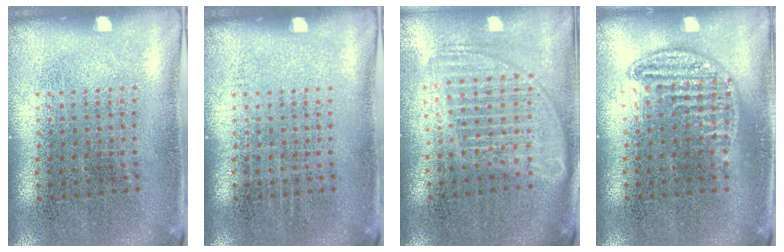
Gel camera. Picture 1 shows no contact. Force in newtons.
{"total": 0.0}
{"total": 1.8, "press": 1.5, "slide": 0.9}
{"total": 0.9, "press": 0.9, "slide": 0.2}